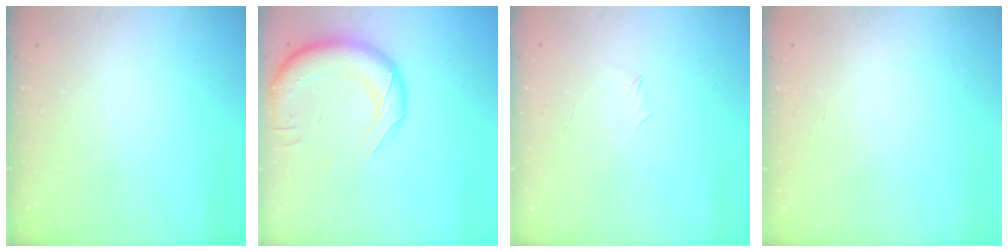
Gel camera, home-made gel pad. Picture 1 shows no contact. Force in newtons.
{"total": 16.4, "press": 15.9, "slide": 4.0}
{"total": 3.5, "press": 3.4, "slide": 0.9}
{"total": 0.0}